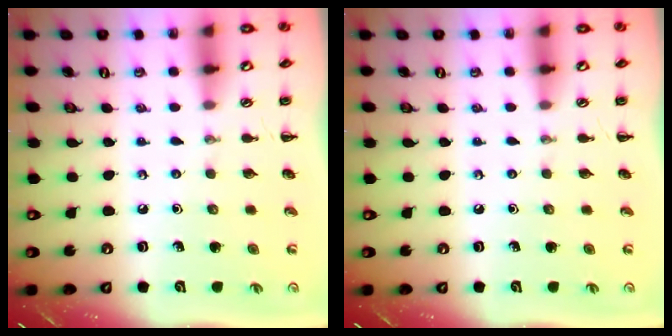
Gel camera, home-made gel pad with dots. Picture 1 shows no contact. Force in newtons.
{"total": 0.0}